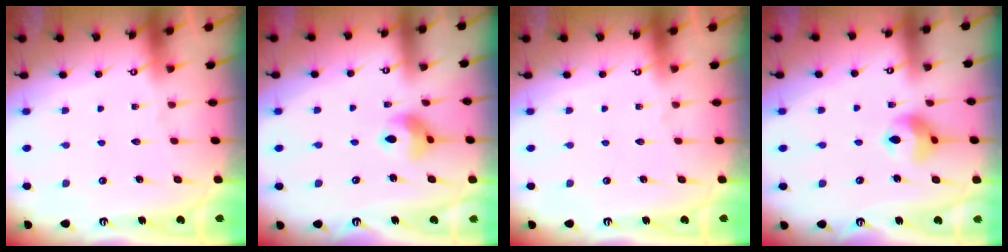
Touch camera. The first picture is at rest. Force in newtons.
{"total": 7.8, "press": 7.8, "slide": 0.6}
{"total": 0.0}
{"total": 9.8, "press": 9.7, "slide": 1.1}